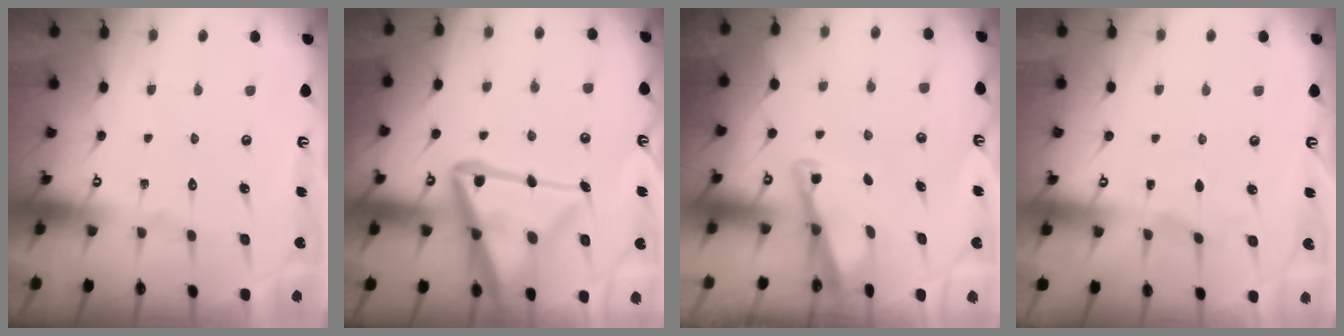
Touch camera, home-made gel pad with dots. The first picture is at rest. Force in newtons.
{"total": 18.8, "press": 18.7, "slide": 2.2}
{"total": 3.0, "press": 2.9, "slide": 0.4}
{"total": 2.7, "press": 2.7, "slide": 0.2}